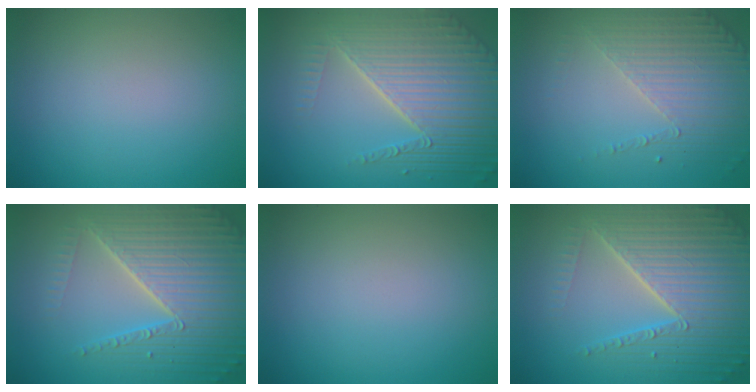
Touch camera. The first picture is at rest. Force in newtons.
{"total": 8.9, "press": 5.9, "slide": 6.7}
{"total": 4.4, "press": 3.3, "slide": 2.9}
{"total": 7.0, "press": 6.8, "slide": 1.7}
{"total": 0.0}
{"total": 7.0, "press": 6.8, "slide": 1.7}